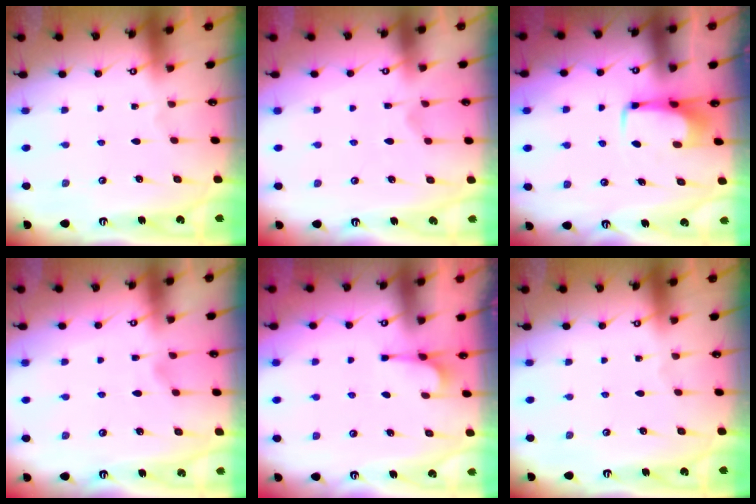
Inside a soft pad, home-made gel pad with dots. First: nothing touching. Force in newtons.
{"total": 2.9, "press": 2.6, "slide": 1.3}
{"total": 4.7, "press": 4.7, "slide": 0.5}
{"total": 1.0, "press": 0.0, "slide": 1.0}
{"total": 3.2, "press": 3.0, "slide": 1.0}
{"total": 0.0}